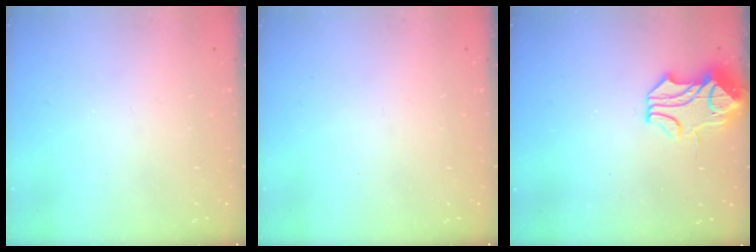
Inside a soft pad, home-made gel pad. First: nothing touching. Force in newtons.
{"total": 0.0}
{"total": 2.0, "press": 1.2, "slide": 1.5}